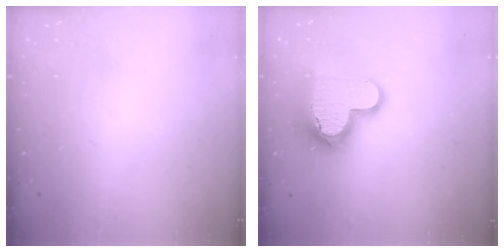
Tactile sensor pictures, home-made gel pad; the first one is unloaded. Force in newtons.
{"total": 14.6, "press": 14.5, "slide": 1.2}